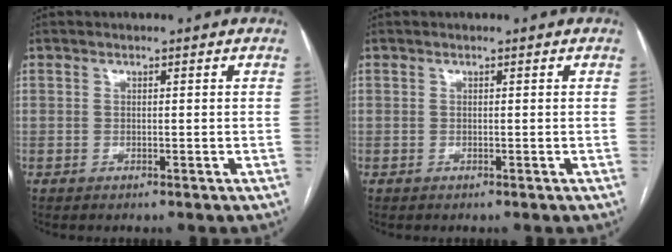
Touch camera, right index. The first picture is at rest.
{"total": 0.0}